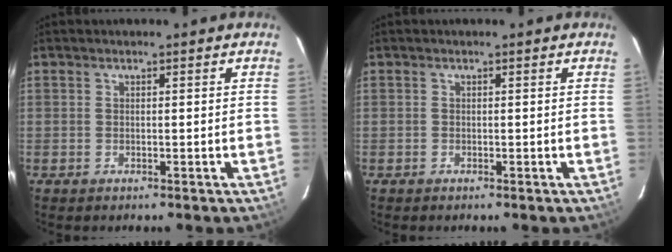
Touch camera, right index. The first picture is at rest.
{"total": 0.0}